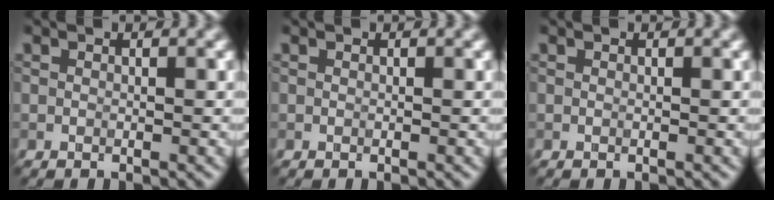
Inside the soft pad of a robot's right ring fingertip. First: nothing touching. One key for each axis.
{"total": 0.0}
{"total": 0.0}